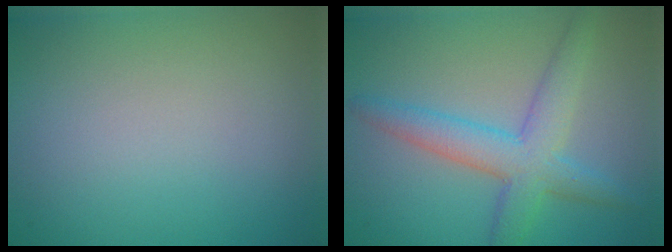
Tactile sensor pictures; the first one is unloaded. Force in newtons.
{"total": 4.8, "press": 4.8, "slide": 0.1}